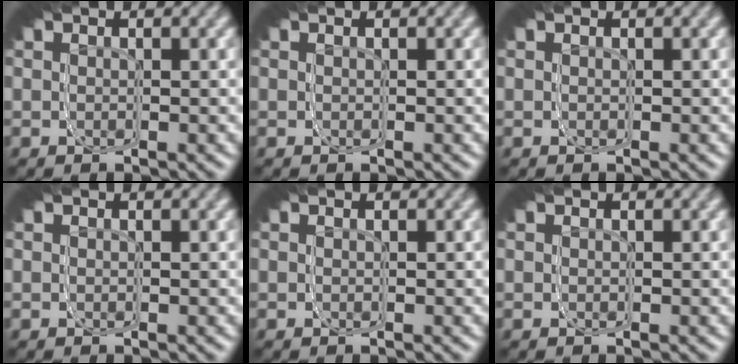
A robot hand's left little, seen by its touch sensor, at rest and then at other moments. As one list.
[{"total": 0.0}, {"total": 0.0}, {"total": 0.0}, {"total": 0.0}, {"total": 0.0}]